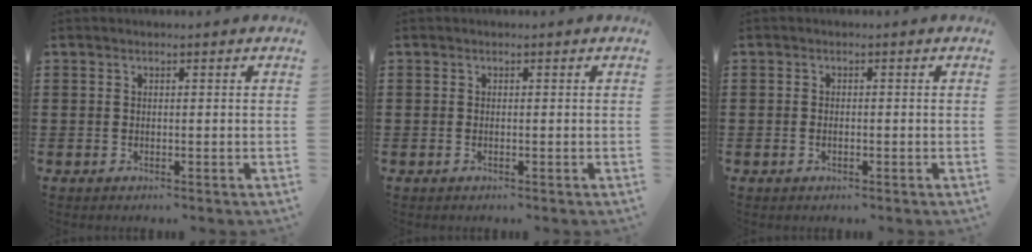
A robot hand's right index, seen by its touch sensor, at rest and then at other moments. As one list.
[{"total": 0.0}, {"total": 0.8, "force": [-0.4, 0.1, 0.7], "torque": [-0.016, -0.008, -0.004]}]